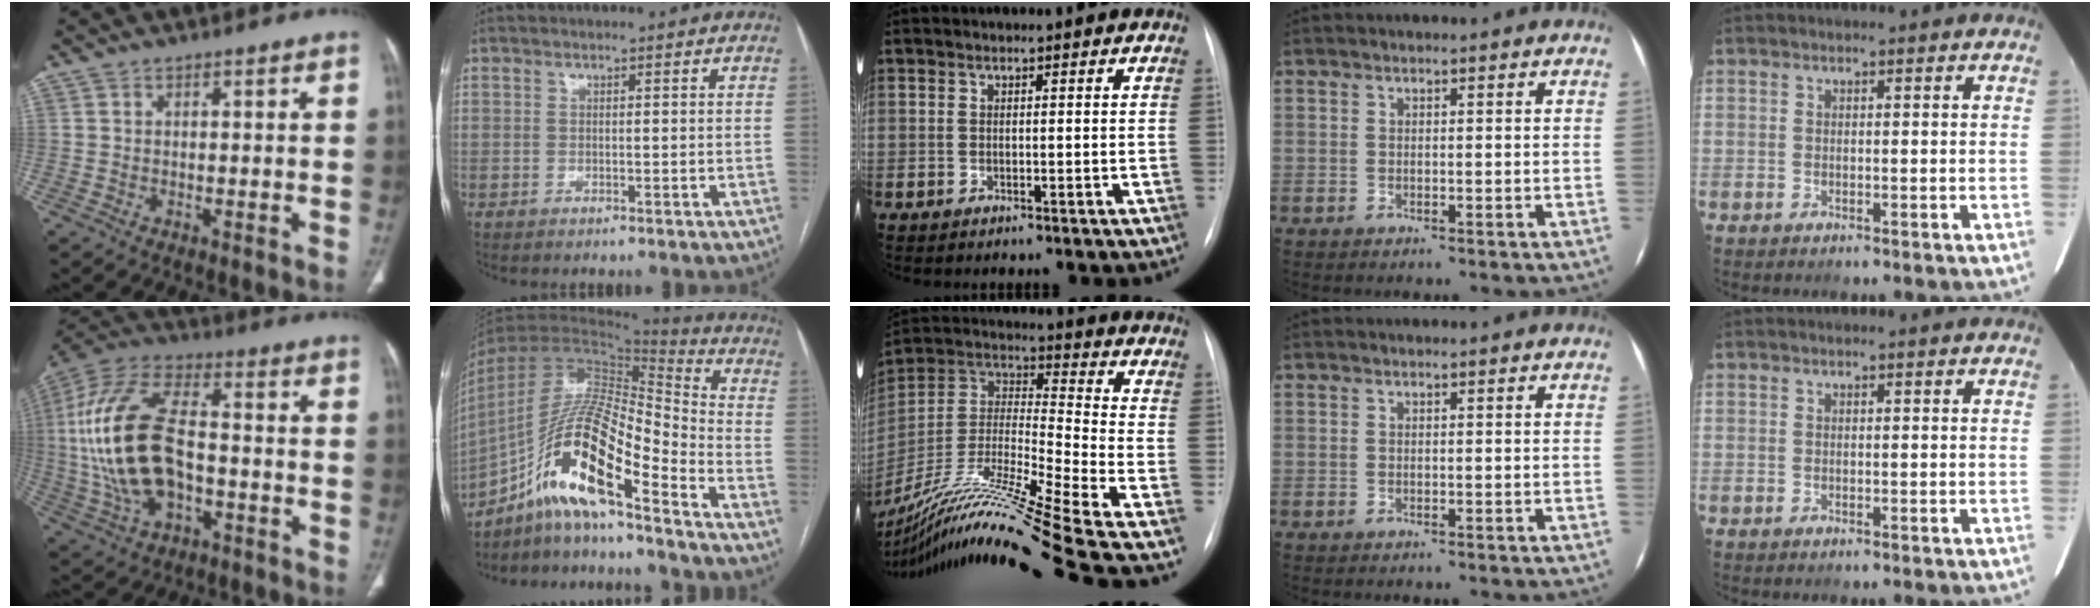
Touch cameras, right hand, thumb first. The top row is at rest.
{"thumb": {"total": 22.0, "force": [-2.1, 12.0, 18.3], "torque": [-0.389, 0.021, -0.032]}, "index": {"total": 16.3, "force": [-9.7, 2.2, 12.8], "torque": [-0.244, 0.012, -0.172]}, "middle": {"total": 20.8, "force": [-13.4, -1.3, 15.8], "torque": [-0.311, -0.026, -0.249]}}